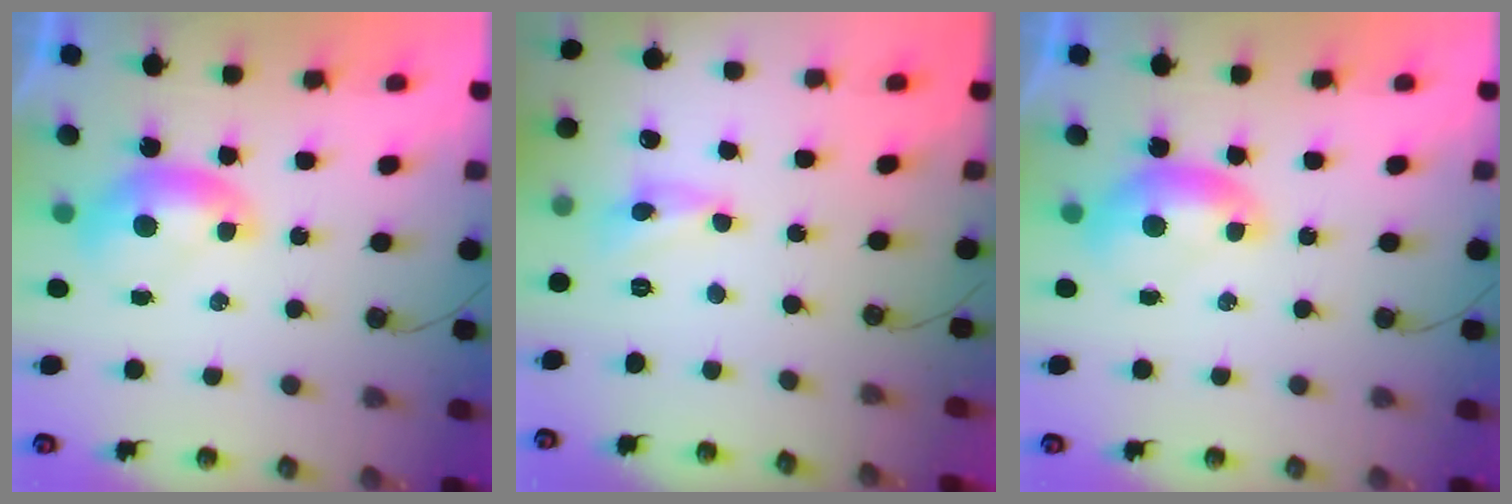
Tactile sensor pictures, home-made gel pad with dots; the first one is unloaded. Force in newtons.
{"total": 1.9, "press": 1.9, "slide": 0.2}
{"total": 0.0}